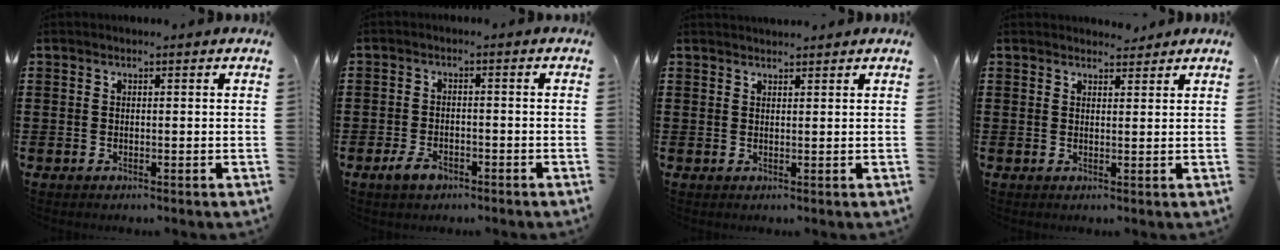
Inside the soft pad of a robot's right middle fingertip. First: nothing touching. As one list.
[{"total": 3.0, "force": [-1.9, 1.7, 1.7], "torque": [-0.038, 0.001, -0.038]}, {"total": 1.4, "force": [1.4, 0.3, 0.0], "torque": [0.006, -0.002, 0.025]}, {"total": 2.1, "force": [2.0, 0.5, 0.1], "torque": [0.001, 0.002, 0.038]}]